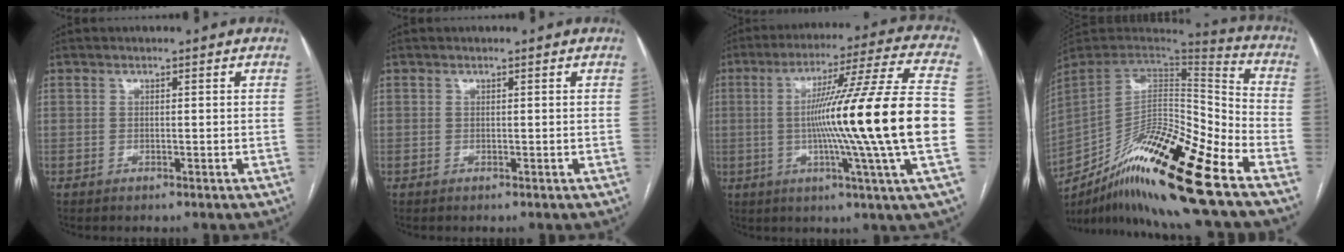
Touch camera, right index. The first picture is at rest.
{"total": 0.0}
{"total": 23.2, "force": [-2.1, -2.5, 22.9], "torque": [-0.332, -0.006, -0.055]}
{"total": 23.5, "force": [-15.3, 1.7, 17.8], "torque": [-0.306, -0.019, -0.275]}